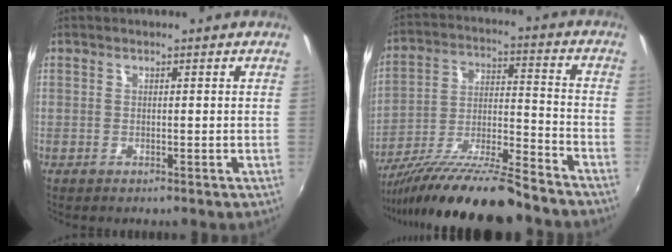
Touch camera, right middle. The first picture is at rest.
{"total": 18.5, "force": [-15.5, 1.4, 10.1], "torque": [-0.196, -0.030, -0.264]}